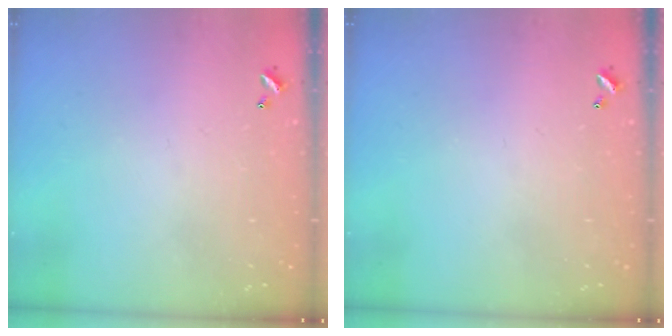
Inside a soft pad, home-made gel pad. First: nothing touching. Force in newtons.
{"total": 0.0}